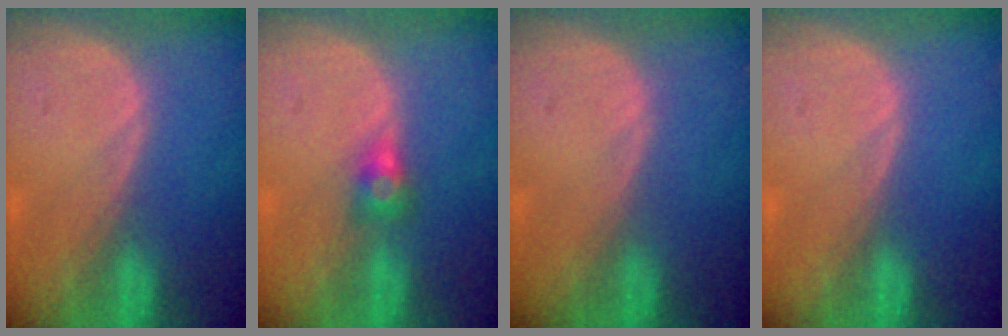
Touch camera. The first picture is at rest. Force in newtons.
{"total": 2.7, "press": 2.5, "slide": 0.9}
{"total": 0.0}
{"total": 0.0}